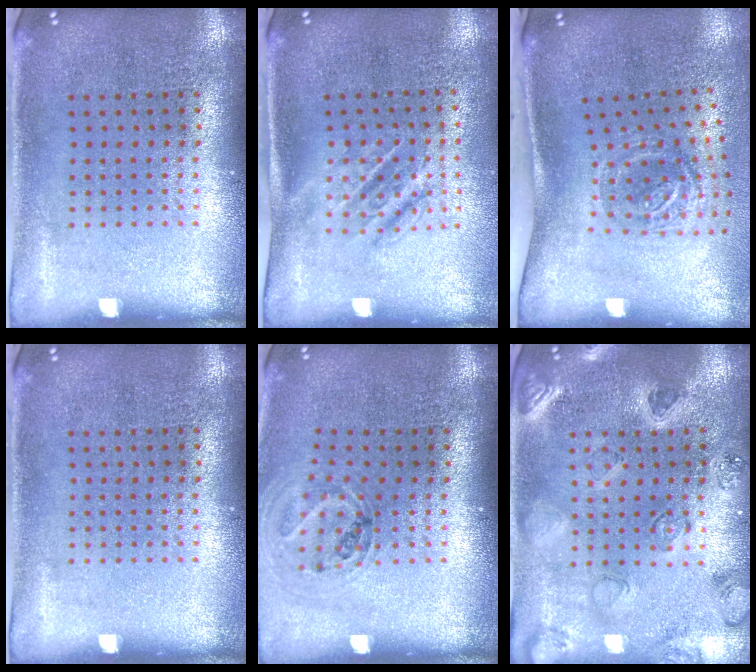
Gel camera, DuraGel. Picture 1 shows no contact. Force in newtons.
{"total": 1.6, "press": 1.2, "slide": 1.0}
{"total": 1.9, "press": 1.2, "slide": 1.5}
{"total": 0.0}
{"total": 1.1, "press": 1.1, "slide": 0.2}
{"total": 1.1, "press": 1.1, "slide": 0.3}